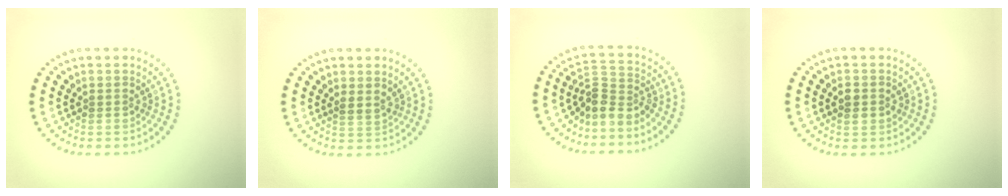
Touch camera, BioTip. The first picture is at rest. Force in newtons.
{"total": 0.9, "press": 0.7, "slide": 0.6}
{"total": 3.2, "press": 2.2, "slide": 2.4}
{"total": 1.3, "press": 1.3, "slide": 0.2}